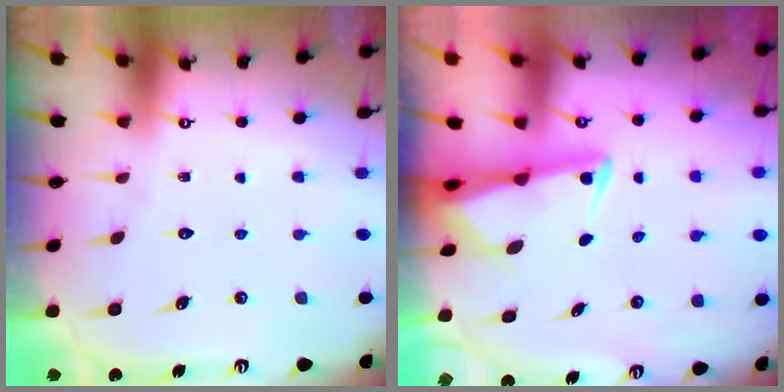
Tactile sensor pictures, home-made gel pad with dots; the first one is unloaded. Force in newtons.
{"total": 2.5, "press": 2.5, "slide": 0.5}